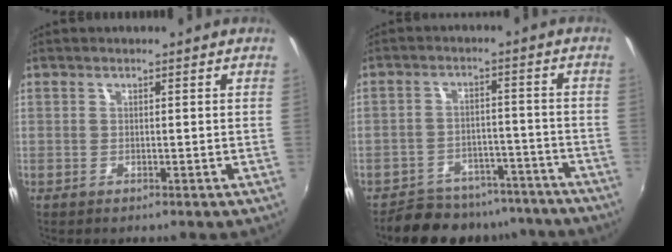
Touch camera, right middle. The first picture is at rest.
{"total": 13.8, "force": [-11.9, 5.9, 3.8], "torque": [-0.087, 0.018, -0.152]}